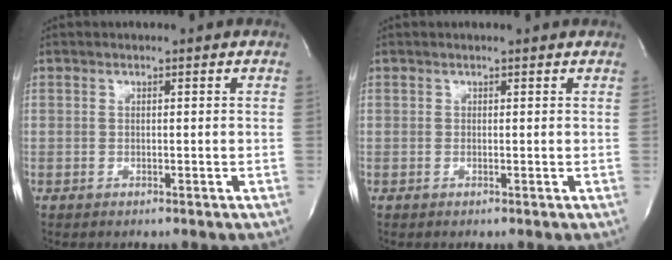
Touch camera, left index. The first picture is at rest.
{"total": 1.0, "force": [0.9, 0.0, 0.3], "torque": [-0.011, 0.003, 0.007]}